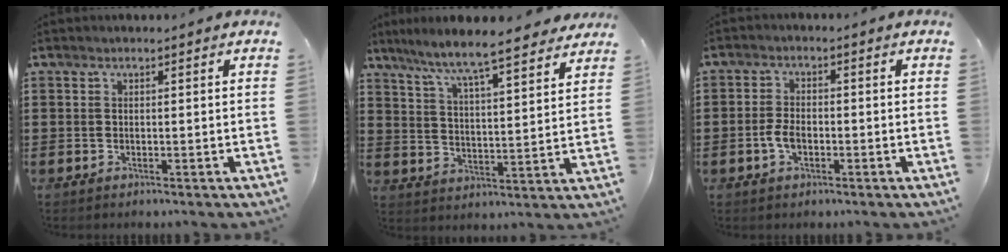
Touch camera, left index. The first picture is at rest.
{"total": 7.2, "force": [6.5, 0.0, 3.0], "torque": [-0.086, -0.041, 0.108]}
{"total": 3.3, "force": [-0.9, 1.8, 2.6], "torque": [-0.069, -0.003, -0.023]}